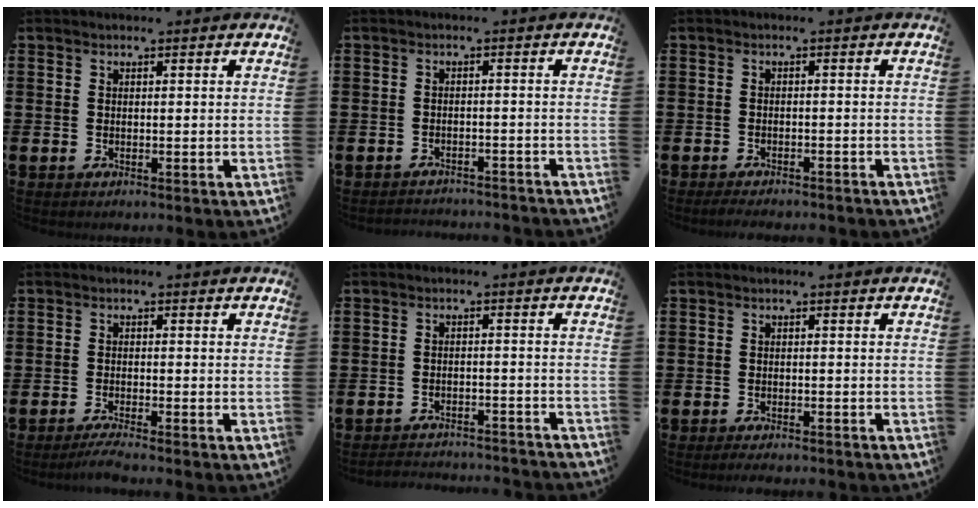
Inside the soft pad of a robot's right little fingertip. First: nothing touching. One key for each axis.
{"total": 1.8, "fx": -1.8, "fy": -0.1, "fz": -0.2, "tx": -0.002, "ty": 0.004, "tz": -0.040}
{"total": 1.5, "fx": -1.4, "fy": 0.0, "fz": 0.4, "tx": -0.008, "ty": 0.001, "tz": -0.028}
{"total": 1.8, "fx": -1.4, "fy": 0.0, "fz": 1.1, "tx": -0.019, "ty": 0.002, "tz": -0.026}
{"total": 2.5, "fx": -2.5, "fy": -0.1, "fz": -0.1, "tx": -0.003, "ty": 0.003, "tz": -0.055}
{"total": 1.1, "fx": -1.0, "fy": 0.1, "fz": 0.3, "tx": -0.009, "ty": -0.001, "tz": -0.020}